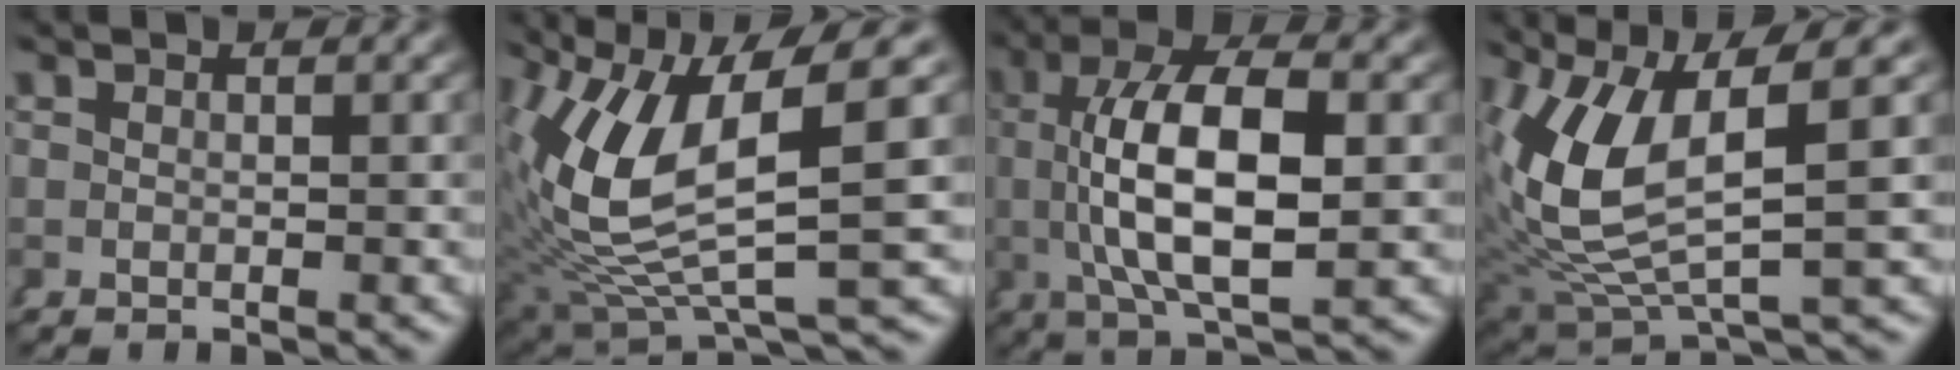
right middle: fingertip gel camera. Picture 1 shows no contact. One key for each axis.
{"total": 12.2, "fx": 1.0, "fy": 6.6, "fz": 10.2, "tx": -0.187, "ty": -0.019, "tz": 0.030}
{"total": 9.7, "fx": 1.3, "fy": 4.1, "fz": 8.7, "tx": -0.155, "ty": -0.007, "tz": 0.031}
{"total": 9.9, "fx": 1.1, "fy": 5.5, "fz": 8.1, "tx": -0.169, "ty": -0.017, "tz": 0.035}